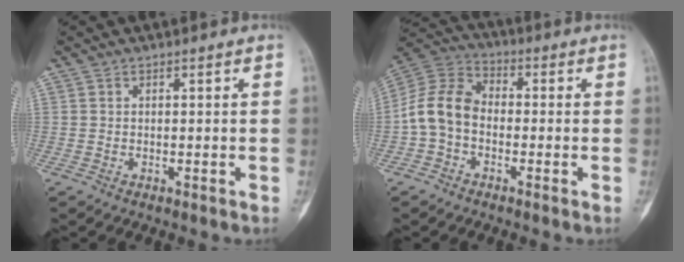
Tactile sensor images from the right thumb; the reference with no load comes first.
{"total": 9.6, "force": [-1.7, 6.4, 6.9], "torque": [-0.136, 0.032, -0.046]}